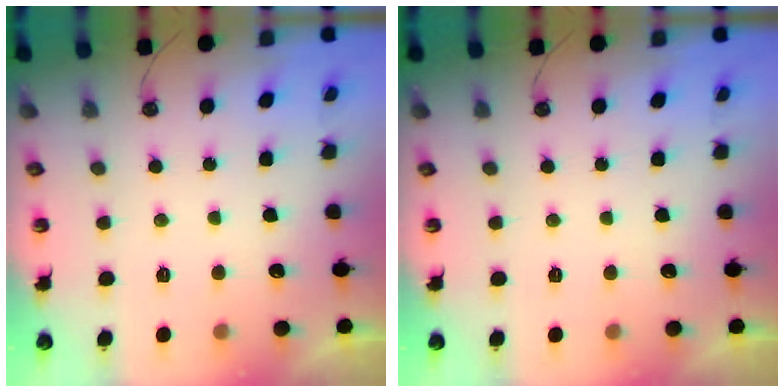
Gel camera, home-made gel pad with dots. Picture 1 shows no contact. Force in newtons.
{"total": 0.0}